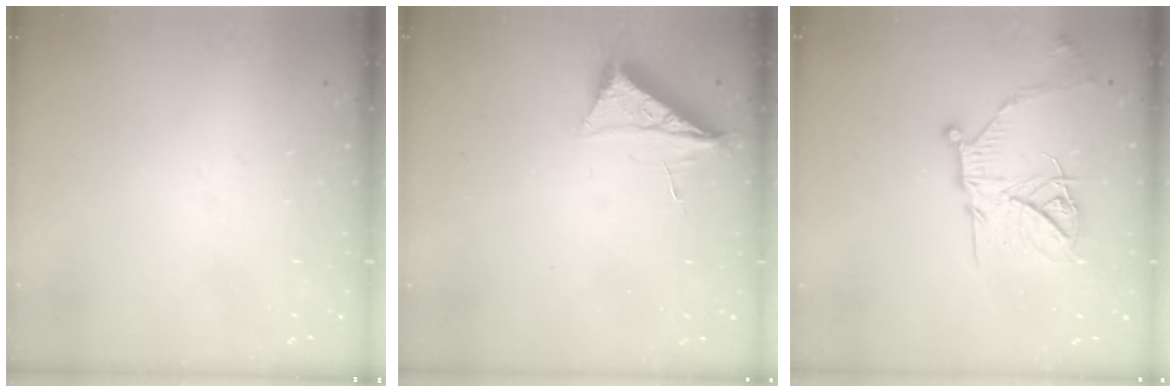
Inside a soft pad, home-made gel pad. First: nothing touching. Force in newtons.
{"total": 6.3, "press": 6.2, "slide": 0.8}
{"total": 18.0, "press": 18.0, "slide": 1.5}